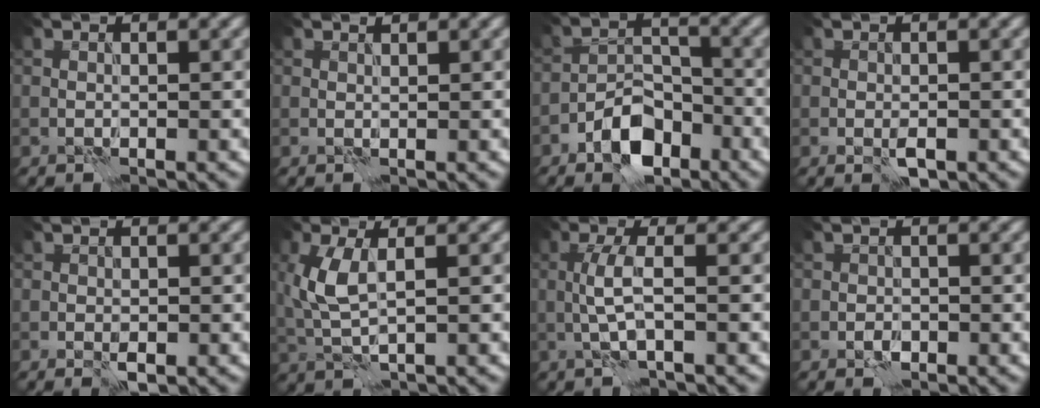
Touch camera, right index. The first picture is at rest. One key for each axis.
{"total": 0.6, "fx": 0.6, "fy": -0.1, "fz": 0.1, "tx": -0.002, "ty": 0.001, "tz": 0.009}
{"total": 5.7, "fx": -3.6, "fy": 3.1, "fz": 3.2, "tx": -0.048, "ty": 0.004, "tz": -0.070}
{"total": 1.9, "fx": -0.7, "fy": 1.1, "fz": 1.4, "tx": -0.030, "ty": -0.006, "tz": -0.011}
{"total": 1.7, "fx": -0.5, "fy": 1.1, "fz": 1.2, "tx": -0.022, "ty": -0.005, "tz": -0.007}
{"total": 4.2, "fx": 0.6, "fy": 1.6, "fz": 3.8, "tx": -0.095, "ty": 0.005, "tz": 0.013}
{"total": 2.8, "fx": -0.3, "fy": 0.5, "fz": 2.8, "tx": -0.059, "ty": 0.007, "tz": -0.009}
{"total": 1.4, "fx": -0.6, "fy": 1.1, "fz": 0.7, "tx": -0.009, "ty": -0.001, "tz": -0.012}